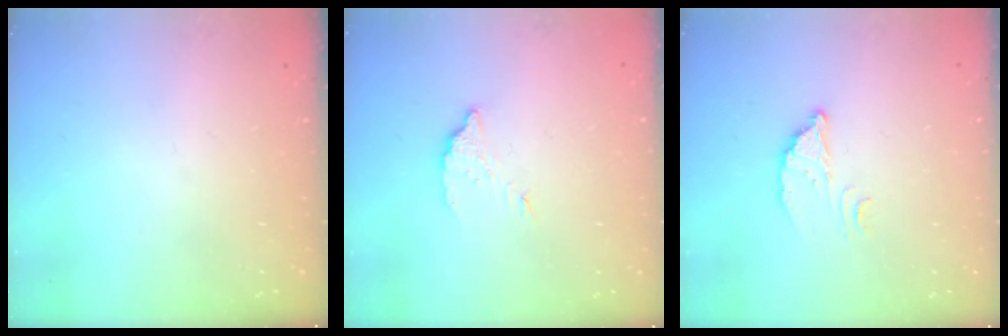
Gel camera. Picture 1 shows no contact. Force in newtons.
{"total": 2.9, "press": 2.9, "slide": 0.0}
{"total": 3.3, "press": 3.2, "slide": 0.3}